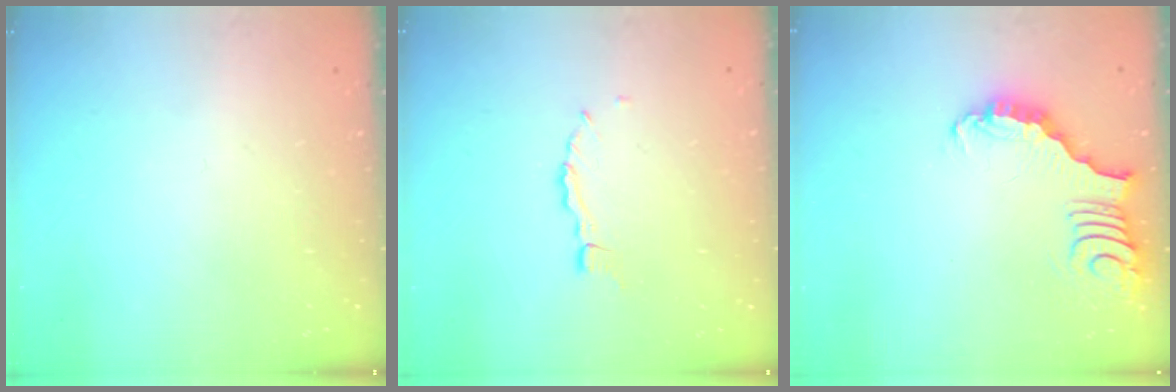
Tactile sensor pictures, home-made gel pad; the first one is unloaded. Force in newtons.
{"total": 4.4, "press": 4.3, "slide": 0.4}
{"total": 3.3, "press": 3.3, "slide": 0.4}